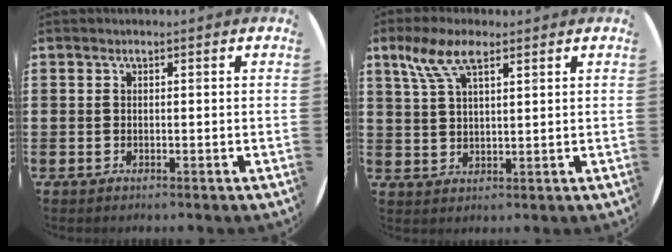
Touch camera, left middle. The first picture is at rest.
{"total": 6.5, "force": [3.8, 2.5, 4.6], "torque": [-0.102, 0.009, 0.068]}